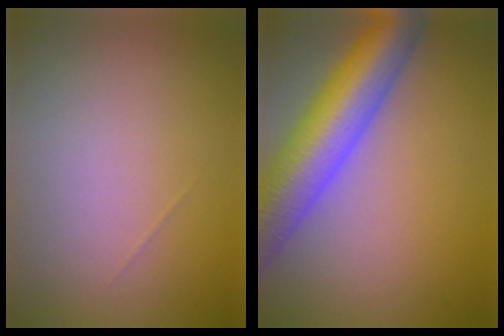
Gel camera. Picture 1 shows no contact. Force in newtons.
{"total": 11.3, "press": 11.3, "slide": 0.6}